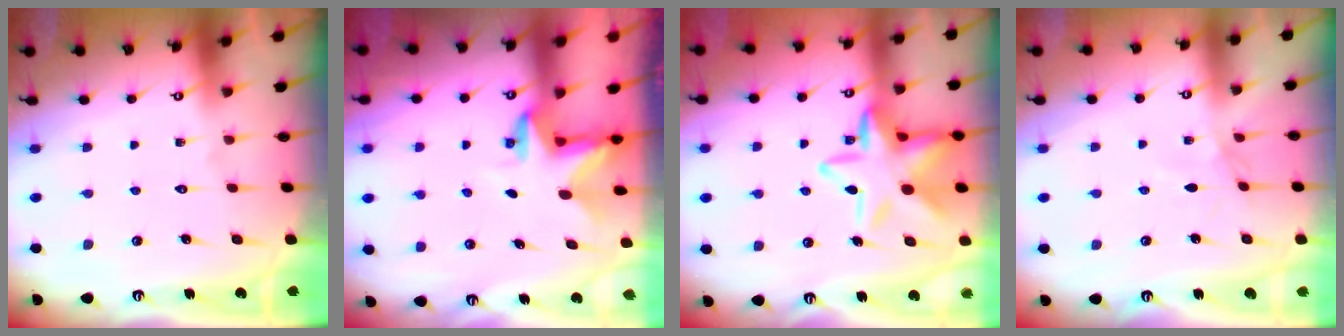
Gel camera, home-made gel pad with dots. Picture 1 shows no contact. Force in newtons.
{"total": 2.8, "press": 2.8, "slide": 0.2}
{"total": 16.4, "press": 16.3, "slide": 1.8}
{"total": 2.0, "press": 1.9, "slide": 0.4}